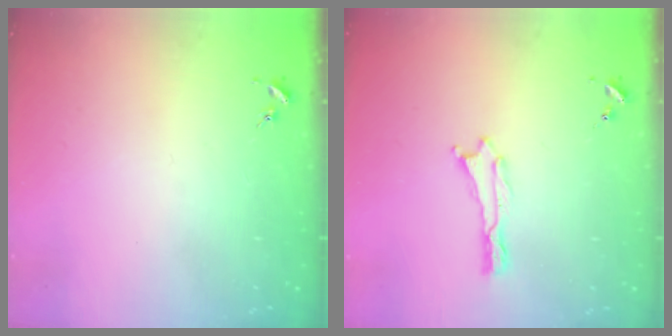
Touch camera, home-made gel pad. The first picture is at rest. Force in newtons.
{"total": 0.0}